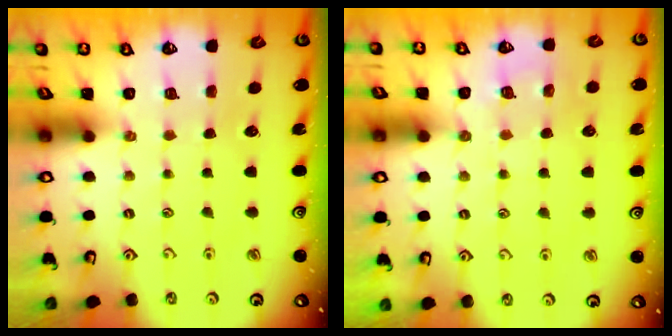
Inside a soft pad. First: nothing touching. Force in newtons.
{"total": 5.8, "press": 5.7, "slide": 0.6}